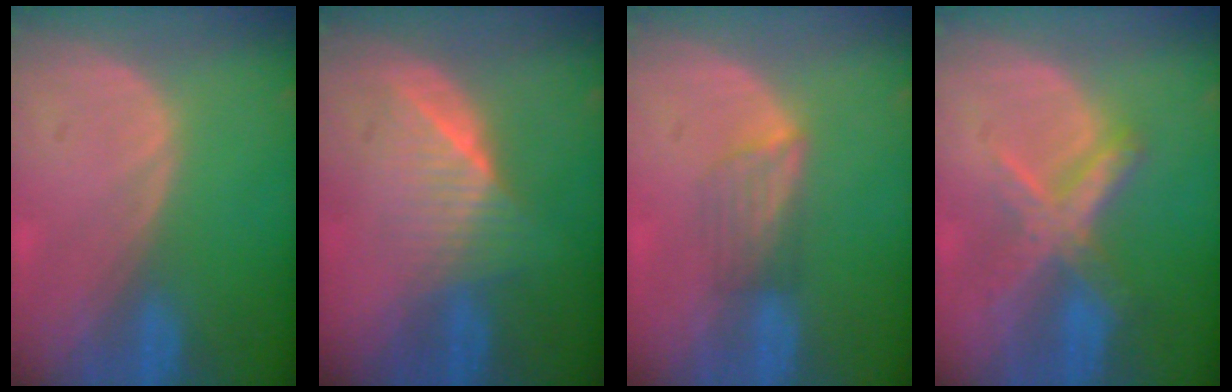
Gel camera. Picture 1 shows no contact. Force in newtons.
{"total": 6.4, "press": 5.9, "slide": 2.3}
{"total": 3.5, "press": 3.2, "slide": 1.4}
{"total": 7.2, "press": 6.2, "slide": 3.8}